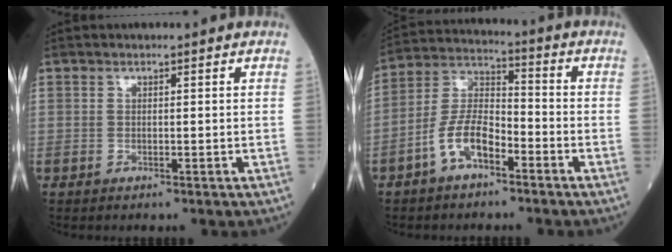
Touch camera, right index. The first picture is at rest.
{"total": 8.8, "force": [-4.5, 3.7, 6.6], "torque": [-0.142, 0.017, -0.090]}